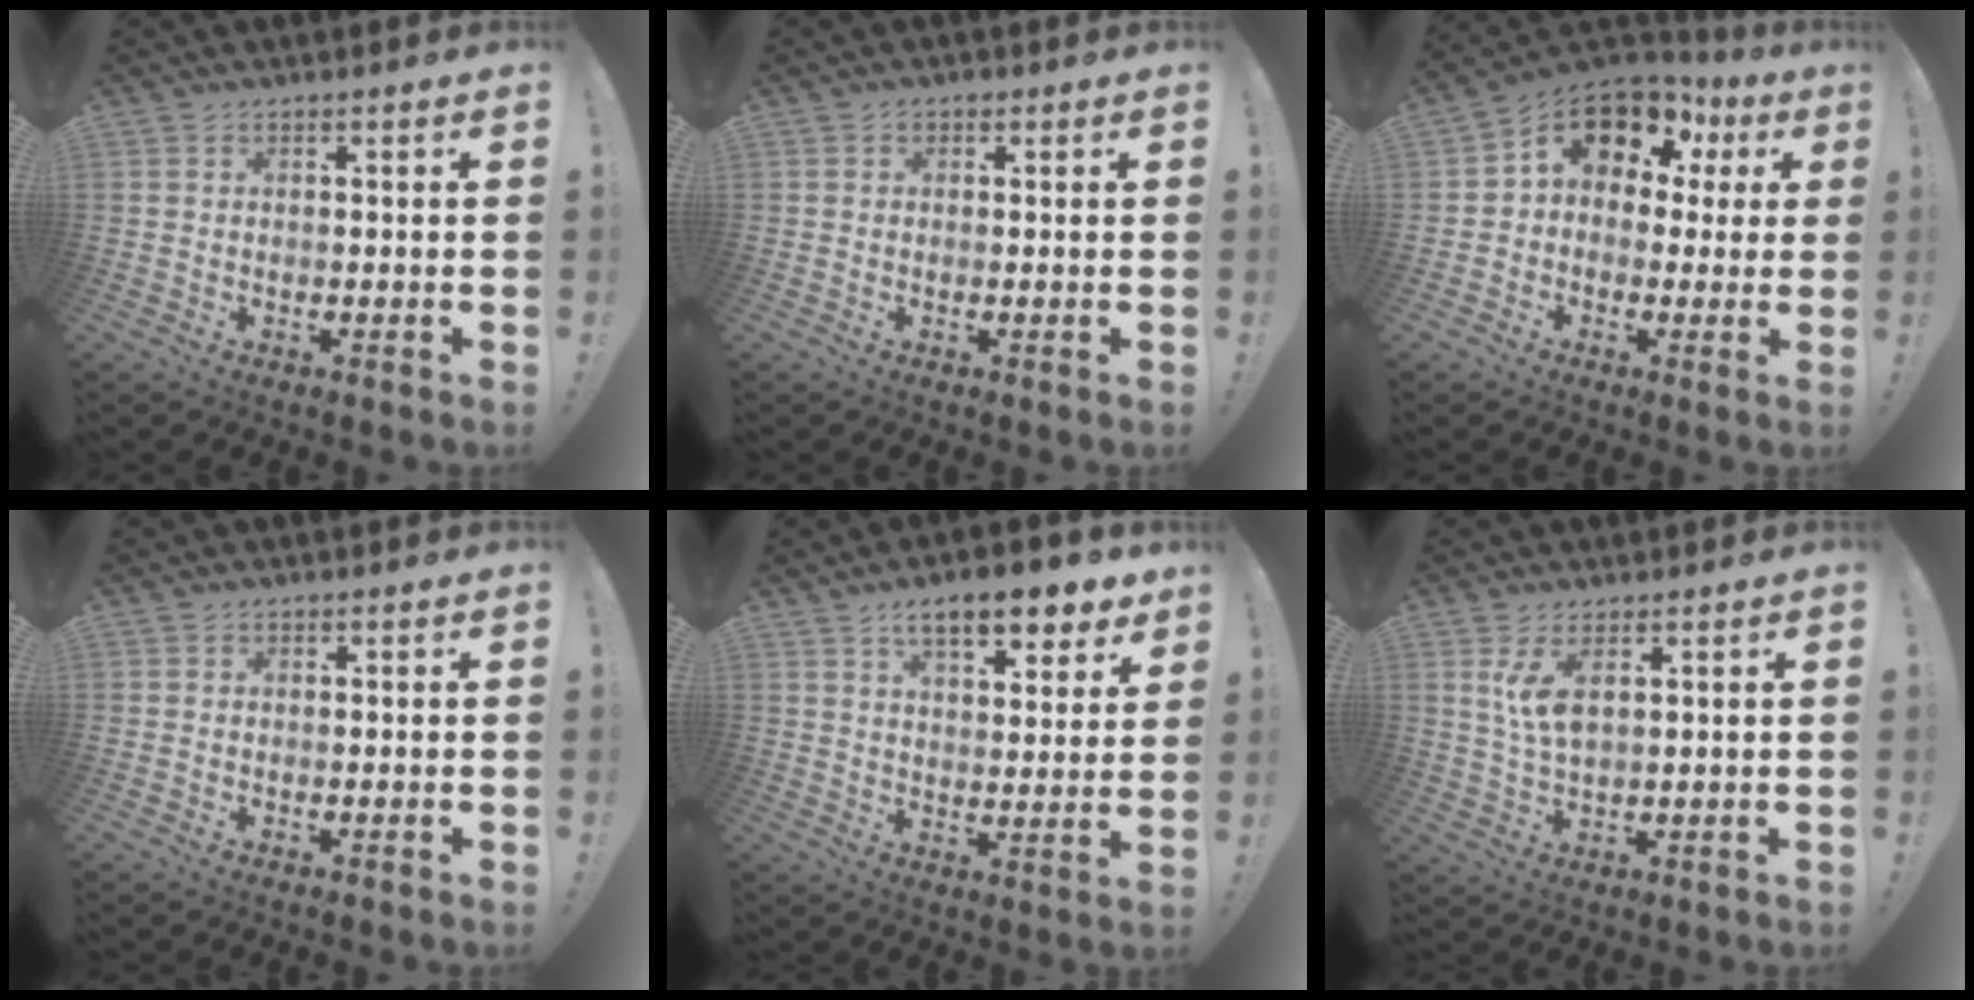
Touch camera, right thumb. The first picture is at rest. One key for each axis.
{"total": 1.3, "fx": 0.2, "fy": 1.2, "fz": 0.5, "tx": -0.003, "ty": 0.004, "tz": 0.001}
{"total": 11.5, "fx": 6.0, "fy": 7.3, "fz": 6.6, "tx": -0.111, "ty": -0.033, "tz": 0.110}
{"total": 0.0}
{"total": 11.2, "fx": 7.3, "fy": 3.6, "fz": 7.7, "tx": -0.113, "ty": -0.039, "tz": 0.121}
{"total": 6.3, "fx": 2.8, "fy": 2.3, "fz": 5.2, "tx": -0.100, "ty": -0.015, "tz": 0.047}